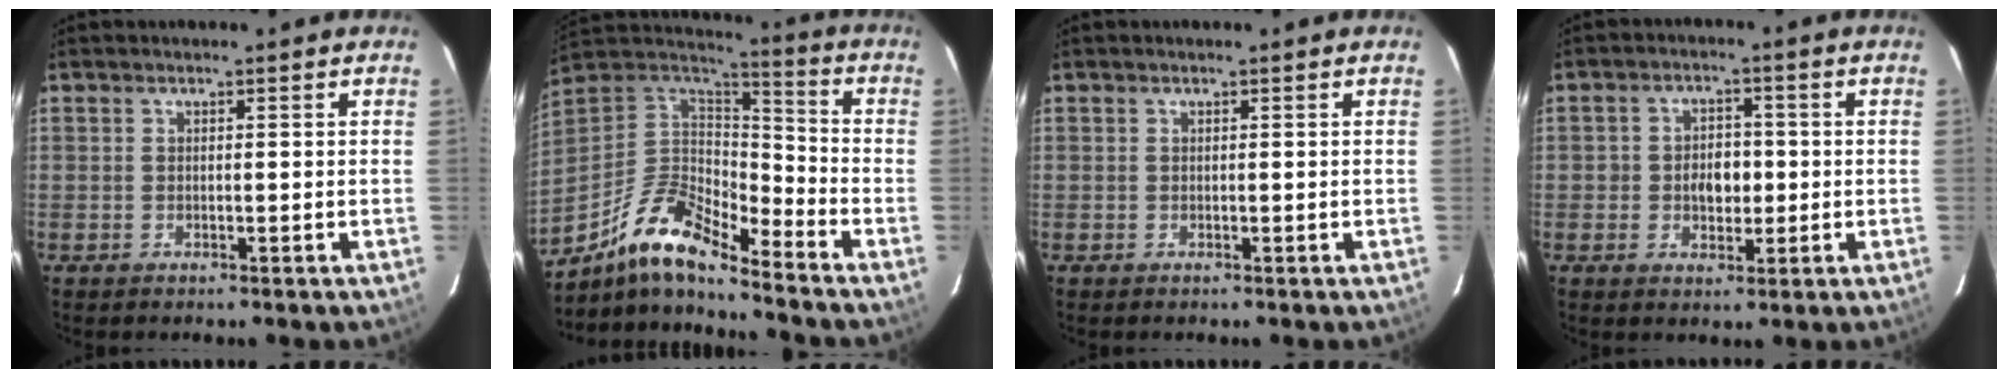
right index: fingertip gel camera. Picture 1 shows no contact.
{"total": 15.9, "force": [-11.7, 4.1, 9.9], "torque": [-0.201, -0.002, -0.235]}
{"total": 0.0}
{"total": 5.0, "force": [-0.6, 3.8, 3.2], "torque": [-0.057, 0.009, -0.006]}